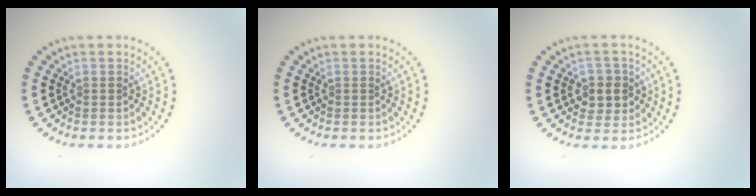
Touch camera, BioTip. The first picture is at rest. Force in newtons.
{"total": 0.0}
{"total": 2.8, "press": 2.6, "slide": 0.9}